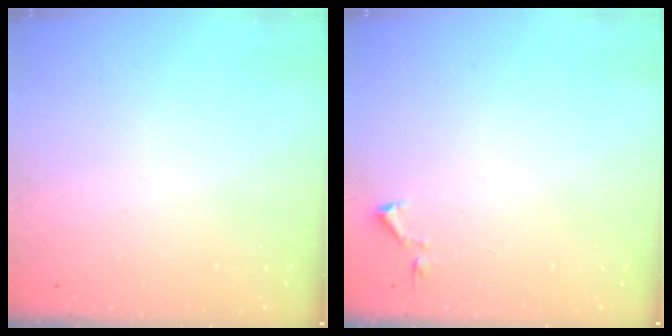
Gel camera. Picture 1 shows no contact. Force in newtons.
{"total": 3.5, "press": 3.4, "slide": 0.6}